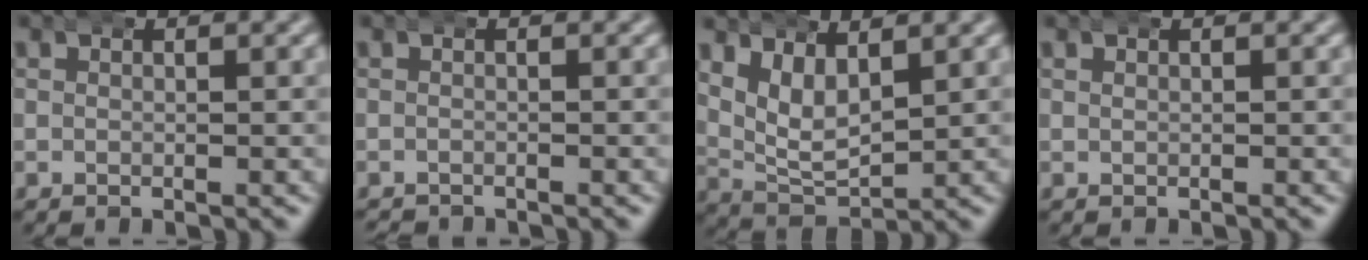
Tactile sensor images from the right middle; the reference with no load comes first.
{"total": 1.3, "force": [-1.3, 0.1, -0.2], "torque": [-0.001, -0.010, -0.017]}
{"total": 6.6, "force": [1.7, 5.3, 3.6], "torque": [-0.099, -0.022, 0.029]}
{"total": 0.0}